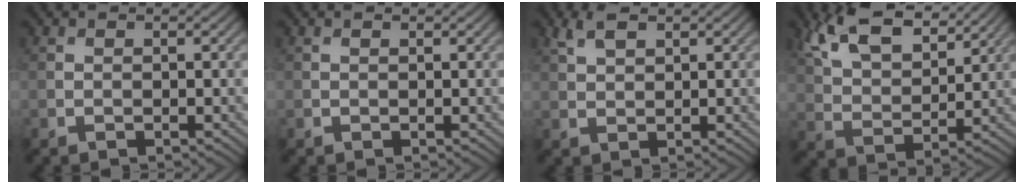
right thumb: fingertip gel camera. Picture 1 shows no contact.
{"total": 0.0}
{"total": 2.9, "force": [1.8, 1.2, 2.0], "torque": [-0.051, 0.007, 0.040]}
{"total": 11.4, "force": [7.7, 4.6, 7.0], "torque": [-0.161, 0.009, 0.139]}